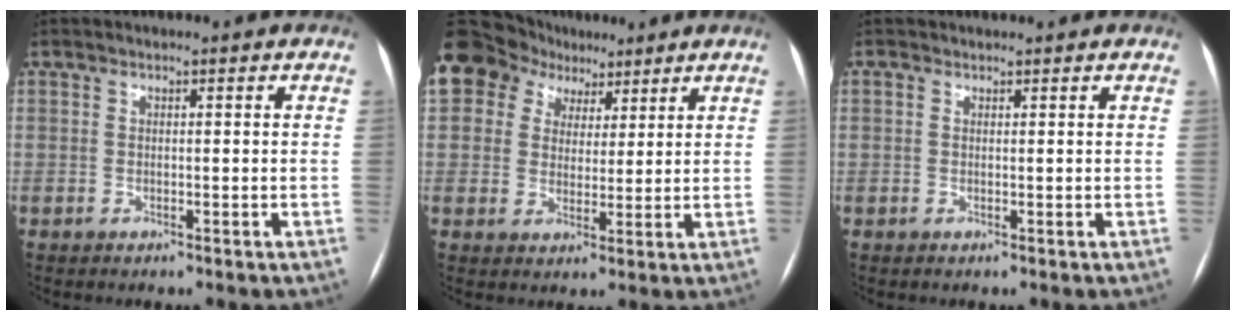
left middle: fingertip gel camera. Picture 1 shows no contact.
{"total": 21.6, "force": [11.4, 16.3, 8.5], "torque": [-0.262, 0.097, 0.213]}
{"total": 1.0, "force": [0.9, 0.3, 0.3], "torque": [-0.012, 0.016, 0.016]}